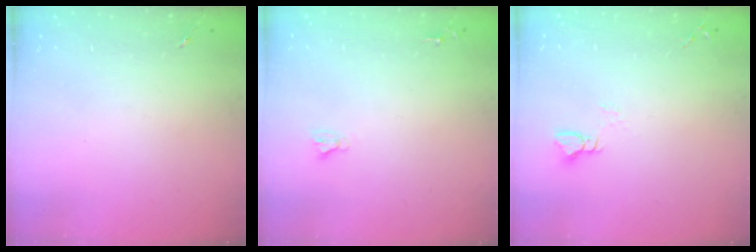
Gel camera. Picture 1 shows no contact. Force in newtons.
{"total": 2.7, "press": 2.7, "slide": 0.2}
{"total": 3.0, "press": 3.0, "slide": 0.3}